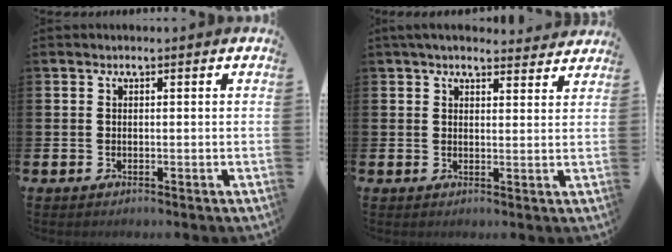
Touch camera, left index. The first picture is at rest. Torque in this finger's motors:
{"motor_torque": [1.03, -1.12, 0.57, 0.10]}